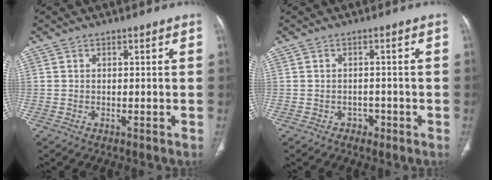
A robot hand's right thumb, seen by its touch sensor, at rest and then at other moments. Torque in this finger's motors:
{"motor_torque": [-0.52, 0.28, 0.03, -0.45, 0.04]}